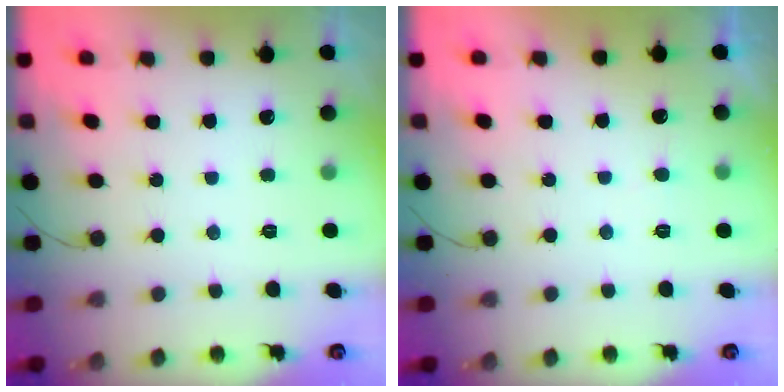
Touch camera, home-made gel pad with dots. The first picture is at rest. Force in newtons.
{"total": 3.3, "press": 3.3, "slide": 0.2}